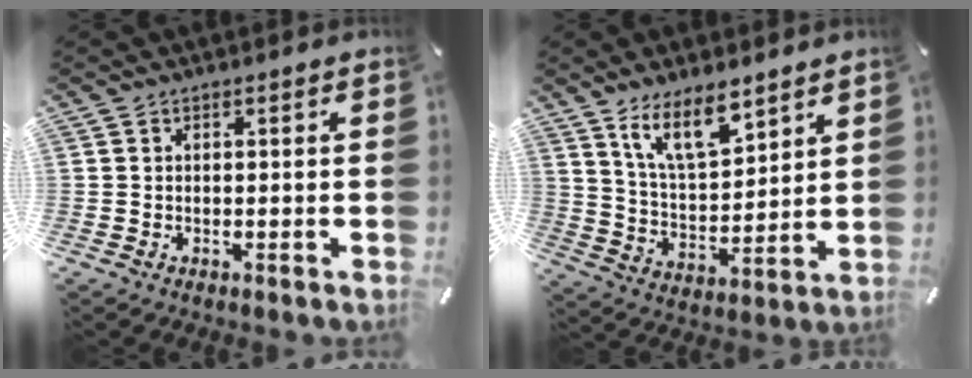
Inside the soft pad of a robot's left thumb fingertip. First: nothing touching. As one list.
[{"total": 12.0, "force": [8.8, 4.7, 6.6], "torque": [-0.131, -0.045, 0.163]}]